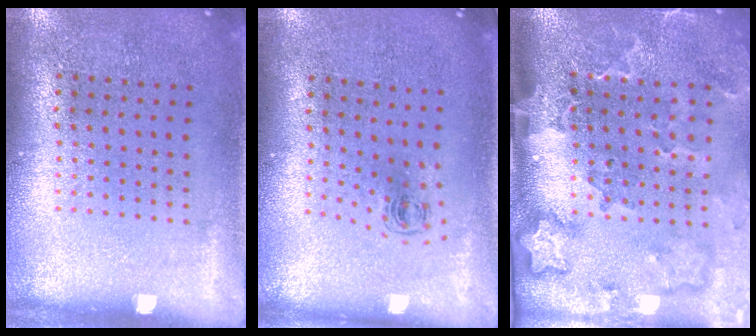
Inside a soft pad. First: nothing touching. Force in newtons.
{"total": 0.6, "press": 0.3, "slide": 0.5}
{"total": 3.4, "press": 2.5, "slide": 2.3}